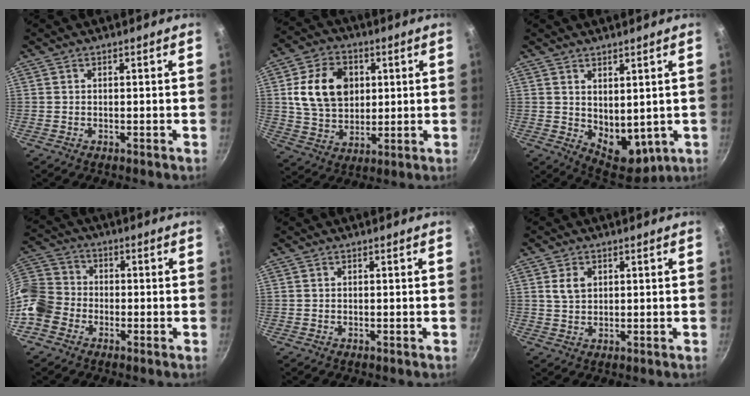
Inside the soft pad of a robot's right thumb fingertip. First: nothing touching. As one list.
[{"total": 13.2, "force": [2.8, 10.1, 8.1], "torque": [-0.120, 0.000, 0.049]}, {"total": 9.0, "force": [1.8, 5.6, 6.8], "torque": [-0.070, -0.032, 0.051]}, {"total": 10.9, "force": [-4.2, 8.8, 4.9], "torque": [-0.081, 0.043, -0.104]}, {"total": 0.0}, {"total": 3.7, "force": [1.2, 2.7, 2.3], "torque": [-0.031, -0.001, 0.024]}]